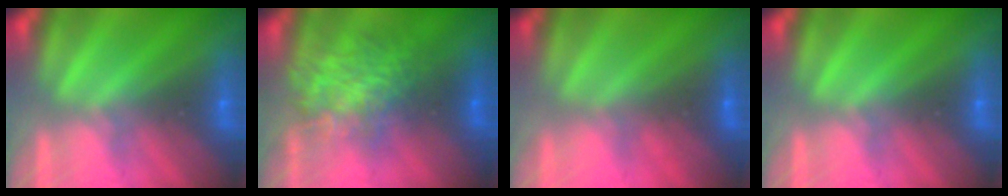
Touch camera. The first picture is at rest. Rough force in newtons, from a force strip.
{"total": 7.8}
{"total": 4.9}
{"total": 0.0}